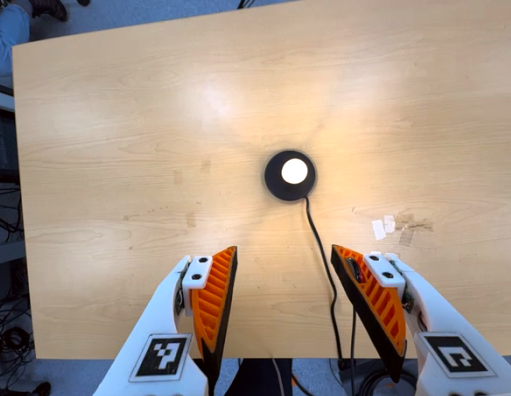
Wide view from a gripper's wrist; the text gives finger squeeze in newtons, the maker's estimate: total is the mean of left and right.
{"total": 0.0}